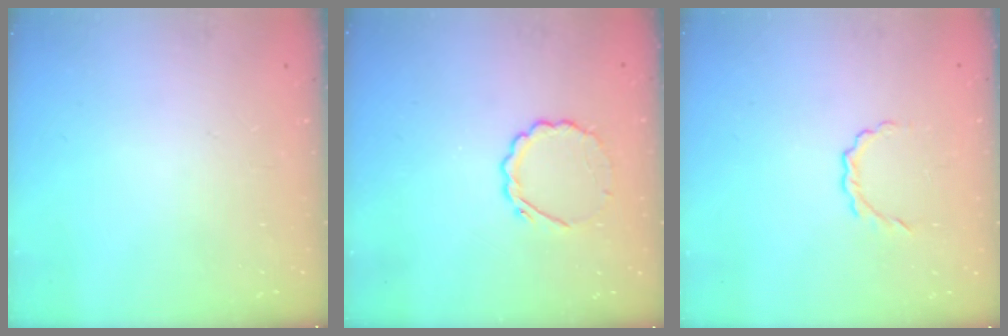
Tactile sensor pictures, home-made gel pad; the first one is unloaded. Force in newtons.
{"total": 4.9, "press": 4.6, "slide": 1.5}
{"total": 3.2, "press": 3.0, "slide": 1.0}